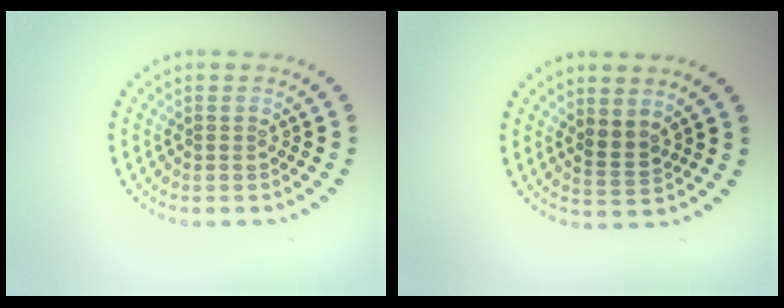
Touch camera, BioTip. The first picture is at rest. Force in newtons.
{"total": 1.7, "press": 1.3, "slide": 1.1}